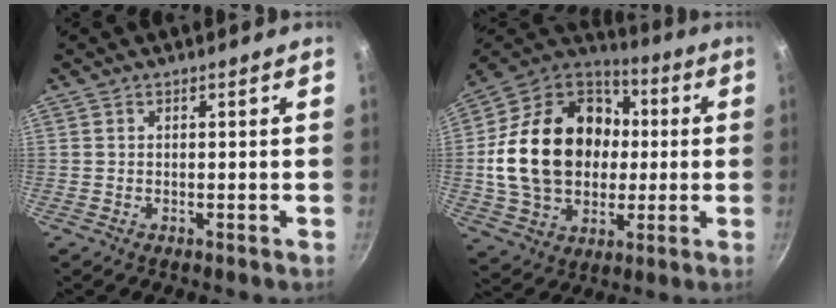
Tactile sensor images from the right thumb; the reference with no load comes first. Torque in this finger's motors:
{"motor_torque": [1.92, 3.09, 2.00, -0.47, 0.55]}